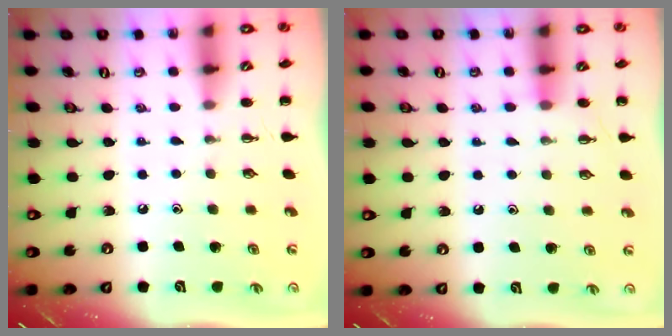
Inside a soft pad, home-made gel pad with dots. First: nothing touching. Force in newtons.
{"total": 6.9, "press": 6.7, "slide": 1.6}